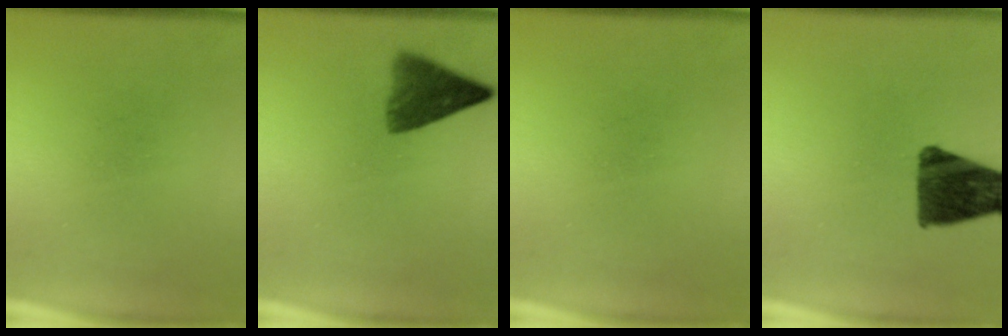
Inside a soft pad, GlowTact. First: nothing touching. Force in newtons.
{"total": 6.1}
{"total": 0.0}
{"total": 11.9}